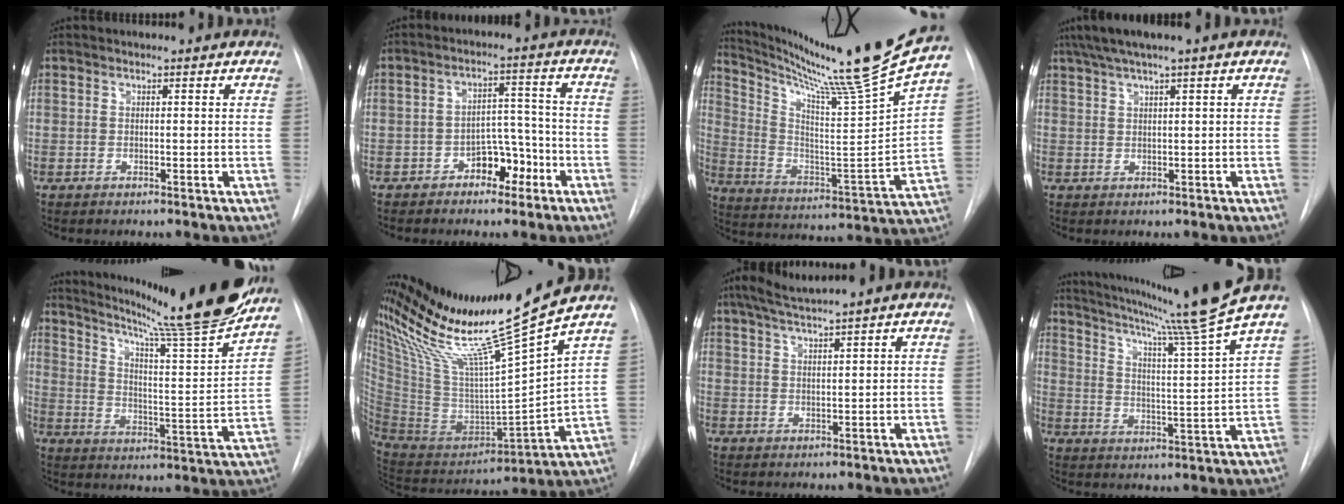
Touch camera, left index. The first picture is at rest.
{"total": 5.8, "force": [-3.4, 3.3, 3.3], "torque": [-0.041, 0.027, -0.053]}
{"total": 24.3, "force": [20.5, -3.5, 12.6], "torque": [-0.213, -0.085, 0.308]}
{"total": 5.3, "force": [3.2, 0.0, 4.2], "torque": [-0.083, 0.029, 0.062]}
{"total": 23.6, "force": [20.3, -1.4, 11.9], "torque": [-0.189, -0.064, 0.286]}
{"total": 23.8, "force": [19.0, -2.7, 14.2], "torque": [-0.249, -0.058, 0.338]}
{"total": 4.2, "force": [3.2, -0.3, 2.6], "torque": [-0.050, 0.012, 0.063]}
{"total": 16.7, "force": [13.8, -3.7, 8.7], "torque": [-0.143, -0.052, 0.195]}